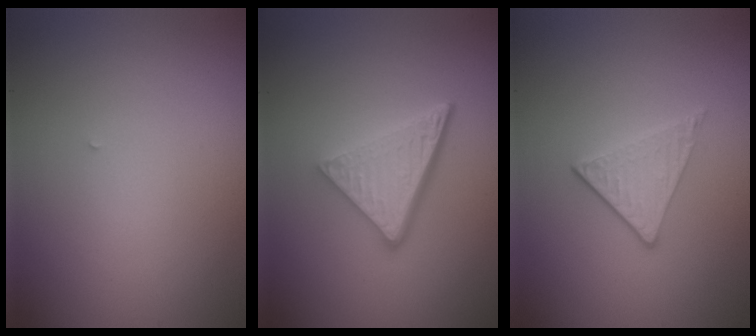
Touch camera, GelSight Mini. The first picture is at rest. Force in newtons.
{"total": 5.0, "press": 3.5, "slide": 3.6}
{"total": 2.0, "press": 1.7, "slide": 1.0}